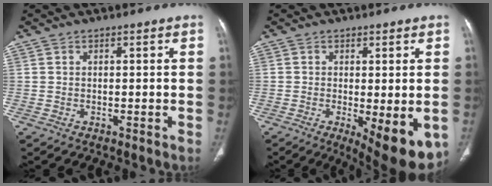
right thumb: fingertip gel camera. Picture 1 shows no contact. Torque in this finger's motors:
{"motor_torque": [0.29, 0.97, 0.12, -0.05, 0.07]}